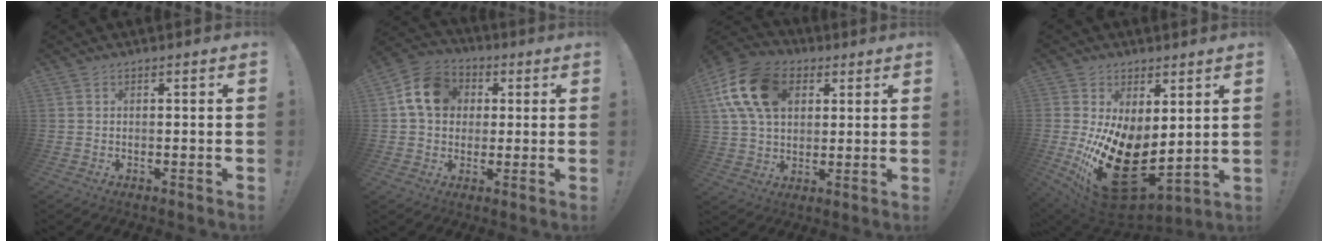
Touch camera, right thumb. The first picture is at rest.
{"total": 13.3, "force": [3.2, 10.9, 6.9], "torque": [-0.096, 0.006, 0.067]}
{"total": 18.4, "force": [6.3, 13.0, 11.3], "torque": [-0.205, -0.014, 0.121]}
{"total": 20.2, "force": [-1.8, 11.9, 16.2], "torque": [-0.282, -0.013, -0.008]}